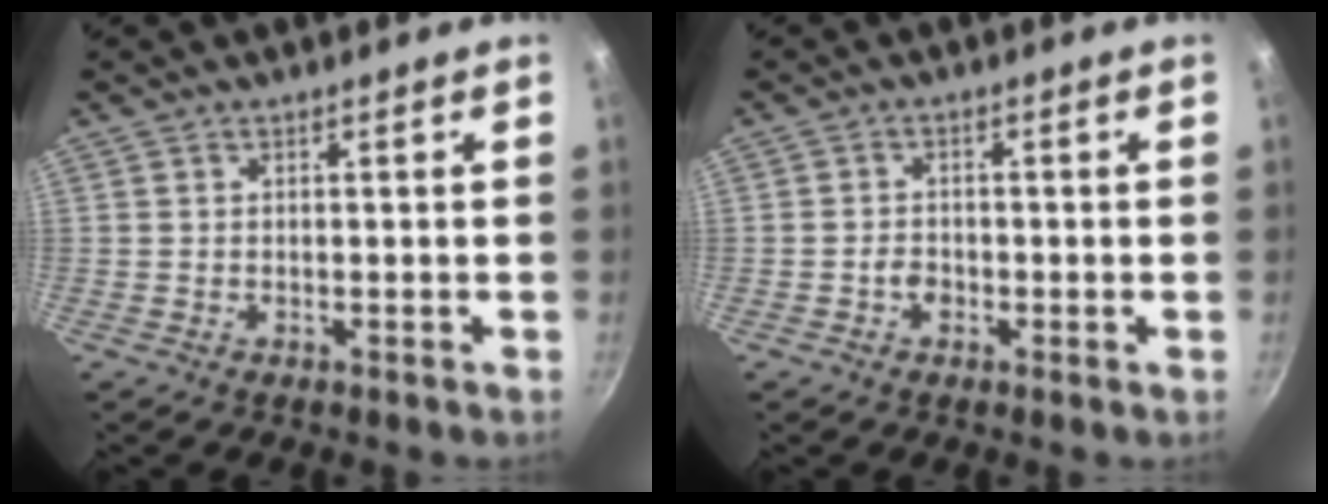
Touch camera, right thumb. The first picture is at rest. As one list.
[{"total": 2.1, "force": [-0.8, 1.6, 1.2], "torque": [-0.016, 0.012, -0.017]}]